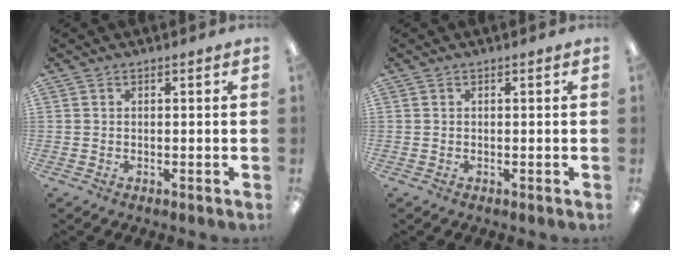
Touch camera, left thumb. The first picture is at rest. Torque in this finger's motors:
{"motor_torque": [-0.06, -0.05, 0.03, -0.01, 0.00]}